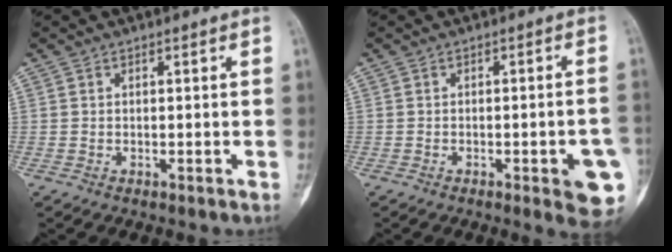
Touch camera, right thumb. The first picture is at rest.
{"total": 9.1, "force": [-2.9, 2.3, 8.3], "torque": [-0.086, 0.007, -0.030]}